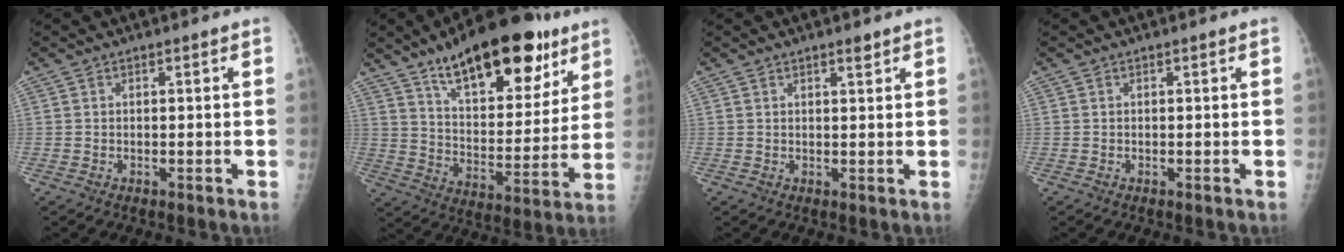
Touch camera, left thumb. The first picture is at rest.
{"total": 24.4, "force": [15.1, 10.1, 16.3], "torque": [-0.204, -0.051, 0.238]}
{"total": 1.7, "force": [1.2, 0.4, 1.2], "torque": [-0.014, -0.007, 0.019]}
{"total": 0.0}